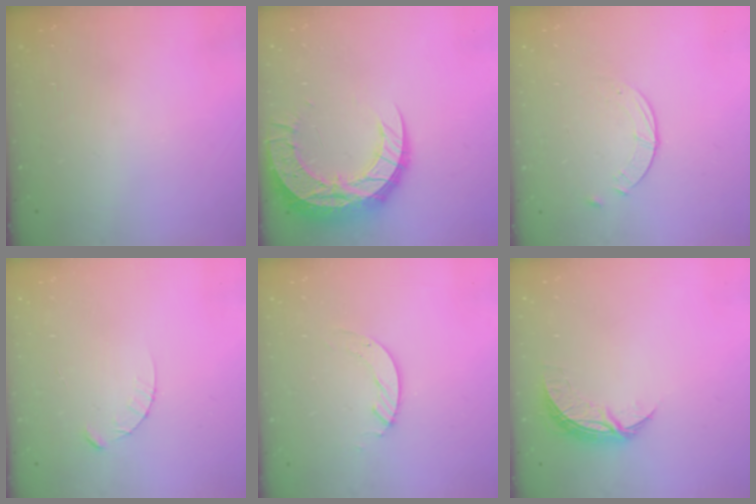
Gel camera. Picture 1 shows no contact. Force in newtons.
{"total": 17.5, "press": 17.4, "slide": 1.4}
{"total": 3.0, "press": 3.0, "slide": 0.4}
{"total": 3.1, "press": 3.1, "slide": 0.3}
{"total": 3.5, "press": 3.5, "slide": 0.4}
{"total": 6.8, "press": 6.8, "slide": 0.5}